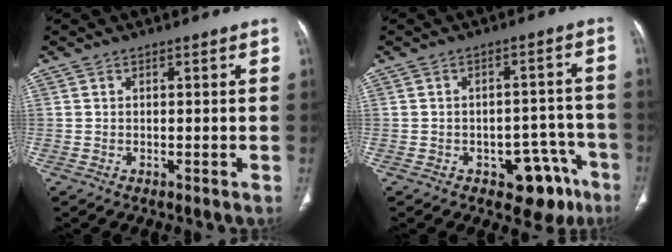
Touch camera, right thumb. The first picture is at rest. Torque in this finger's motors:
{"motor_torque": [1.36, 1.11, 0.32, -0.56, 0.01]}